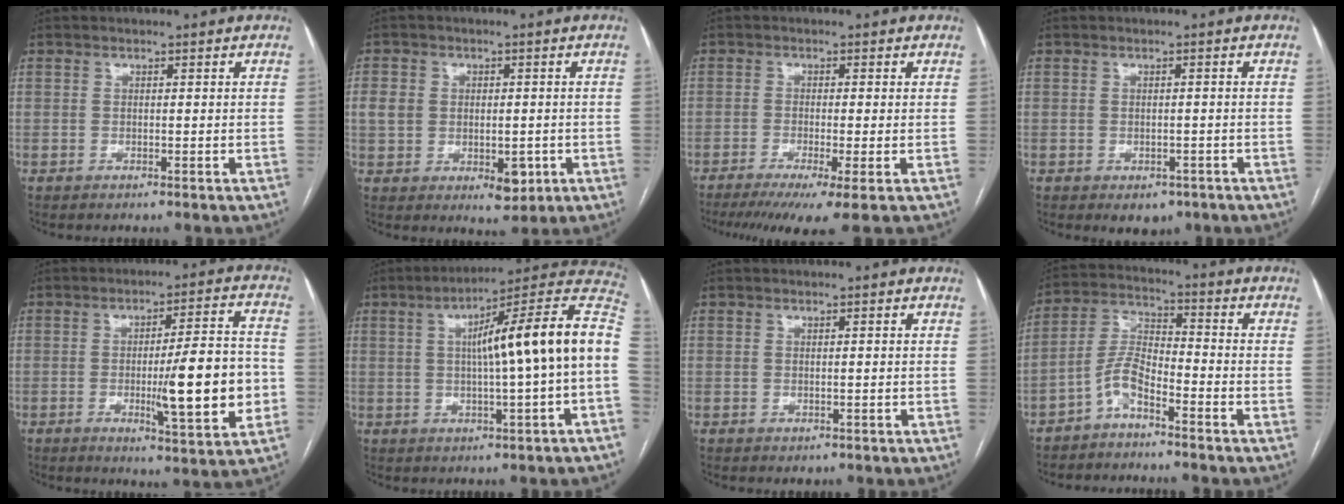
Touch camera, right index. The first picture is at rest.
{"total": 7.2, "force": [-1.0, 5.3, 4.8], "torque": [-0.063, 0.007, -0.003]}
{"total": 7.9, "force": [-5.3, -0.4, 5.9], "torque": [-0.087, -0.016, -0.082]}
{"total": 3.4, "force": [-2.2, 2.3, 1.4], "torque": [-0.006, 0.003, -0.020]}
{"total": 13.7, "force": [-2.5, 1.5, 13.4], "torque": [-0.193, -0.002, -0.032]}
{"total": 17.7, "force": [1.2, -0.1, 17.7], "torque": [-0.245, 0.035, 0.010]}
{"total": 0.6, "force": [0.0, 0.5, 0.4], "torque": [-0.001, 0.000, 0.003]}
{"total": 5.8, "force": [-3.9, 1.4, 4.0], "torque": [-0.094, 0.008, -0.082]}